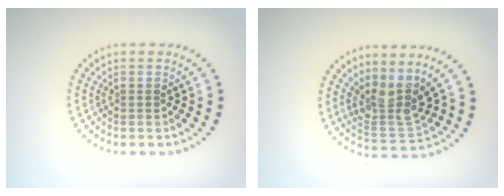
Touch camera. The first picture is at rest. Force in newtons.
{"total": 3.5, "press": 2.7, "slide": 2.2}